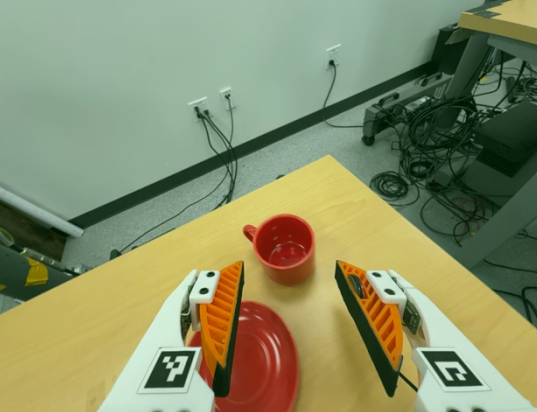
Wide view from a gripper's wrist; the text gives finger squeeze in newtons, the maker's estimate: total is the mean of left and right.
{"total": 0.0}